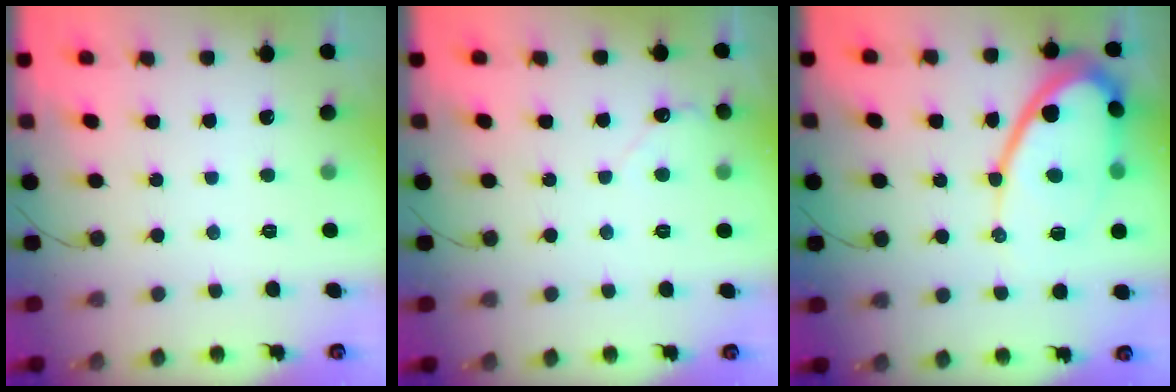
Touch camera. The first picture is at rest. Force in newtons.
{"total": 2.7, "press": 2.7, "slide": 0.2}
{"total": 14.4, "press": 14.4, "slide": 1.6}